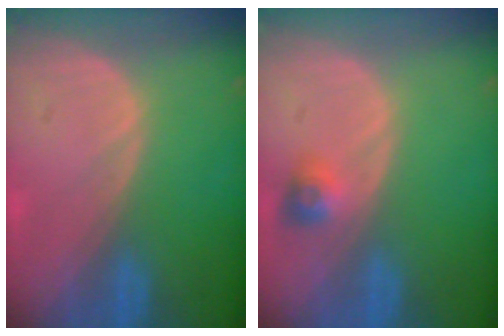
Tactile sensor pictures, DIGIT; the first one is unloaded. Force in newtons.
{"total": 2.9, "press": 2.6, "slide": 1.2}